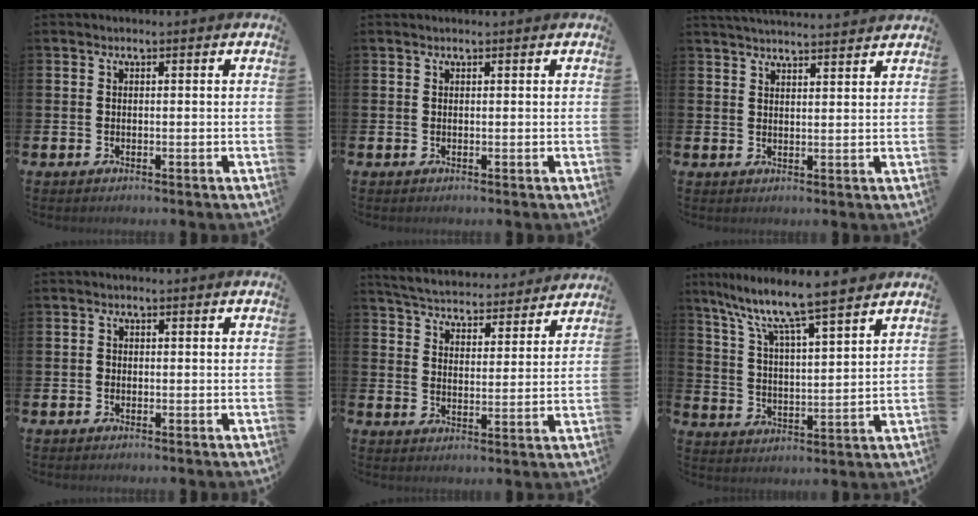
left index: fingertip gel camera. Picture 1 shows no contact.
{"total": 0.0}
{"total": 3.5, "force": [3.5, -0.3, 0.1], "torque": [-0.005, -0.021, 0.063]}
{"total": 0.8, "force": [-0.4, 0.7, 0.3], "torque": [-0.006, 0.004, -0.009]}
{"total": 5.4, "force": [5.3, 0.8, 0.4], "torque": [-0.026, -0.044, 0.090]}
{"total": 9.1, "force": [8.2, 0.4, 3.9], "torque": [-0.106, -0.055, 0.137]}